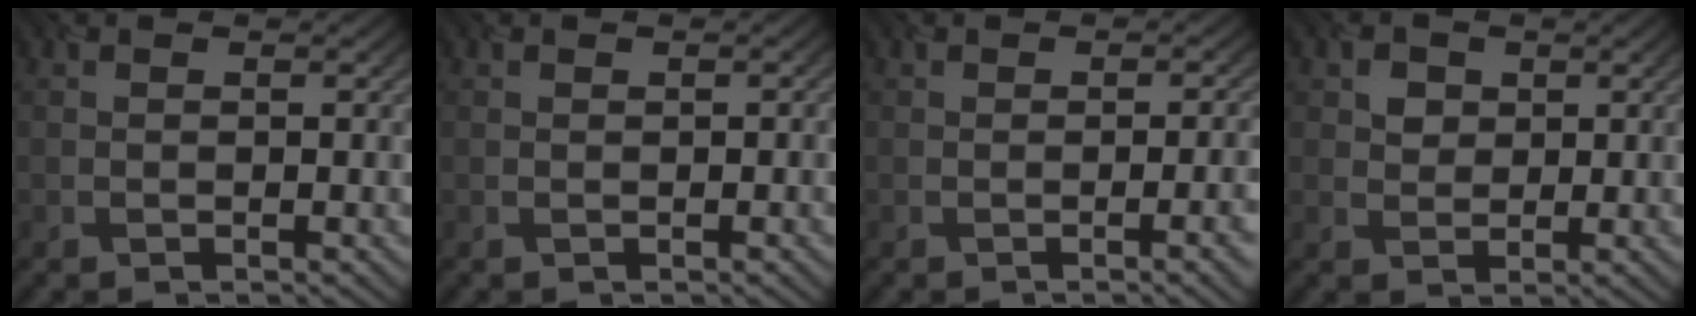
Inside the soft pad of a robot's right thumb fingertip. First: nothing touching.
{"total": 0.8, "force": [-0.1, 0.6, 0.4], "torque": [-0.005, 0.002, 0.005]}
{"total": 4.4, "force": [-1.5, 1.6, 3.8], "torque": [-0.031, 0.004, -0.011]}
{"total": 2.1, "force": [0.9, 1.8, -0.5], "torque": [0.005, 0.002, 0.016]}